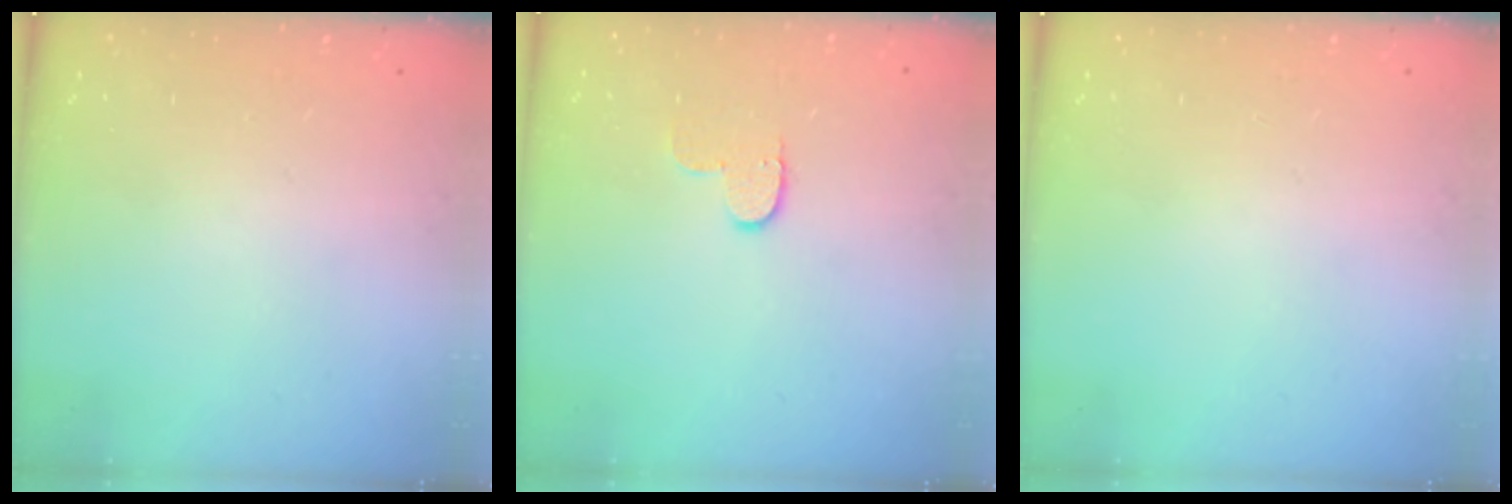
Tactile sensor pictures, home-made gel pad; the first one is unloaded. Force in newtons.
{"total": 5.2, "press": 5.1, "slide": 0.6}
{"total": 0.0}